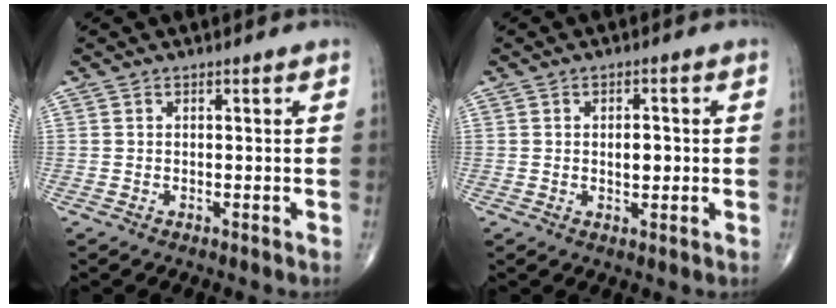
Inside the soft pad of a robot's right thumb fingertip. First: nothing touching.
{"total": 3.2, "force": [0.0, 1.8, 2.6], "torque": [-0.032, 0.000, -0.001]}